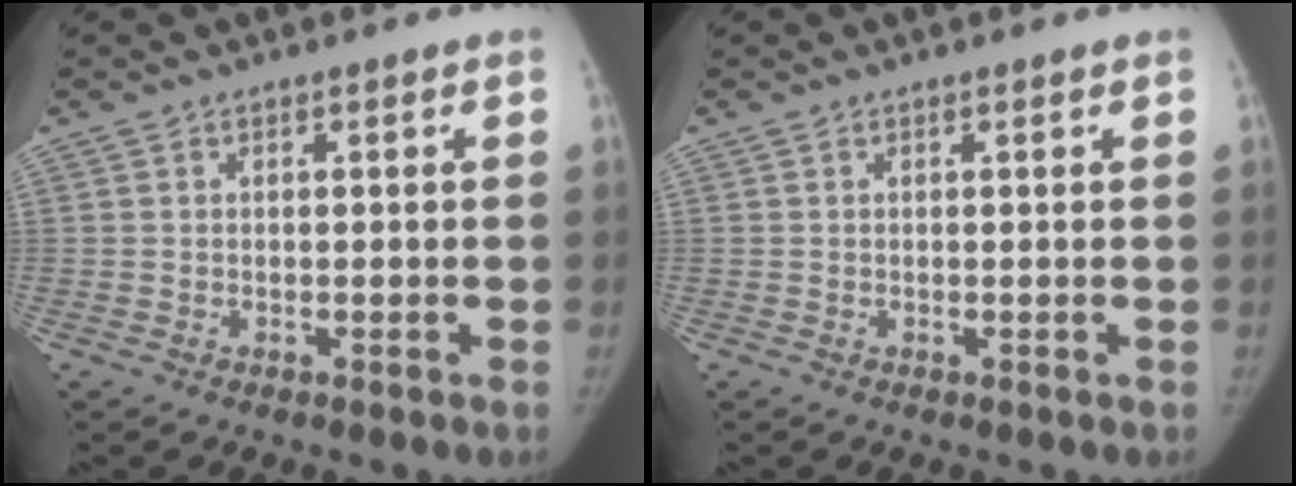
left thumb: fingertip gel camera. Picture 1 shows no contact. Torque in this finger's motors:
{"motor_torque": [-0.38, 0.00, -0.23, 0.11, -0.04]}